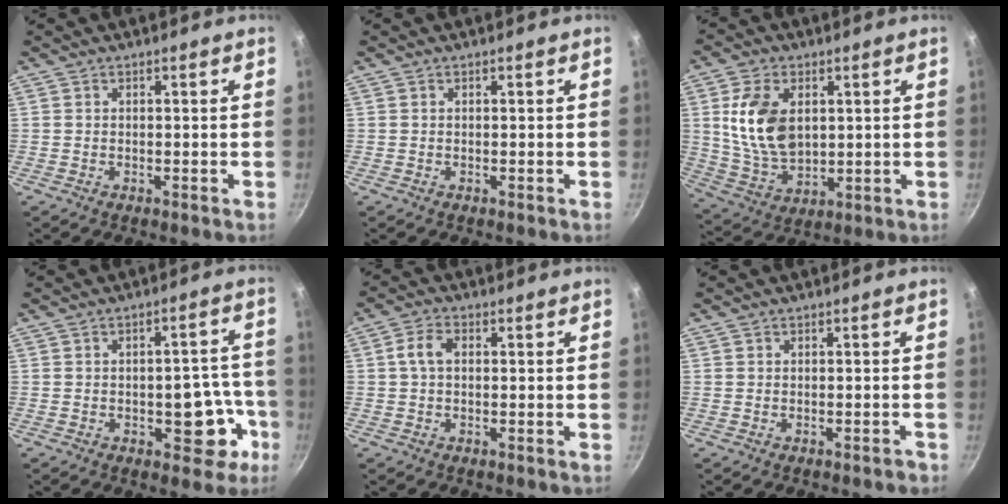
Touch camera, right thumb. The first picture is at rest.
{"total": 0.0}
{"total": 13.2, "force": [2.7, 8.5, 9.7], "torque": [-0.166, -0.022, 0.063]}
{"total": 9.8, "force": [-3.6, 5.6, 7.2], "torque": [-0.029, 0.034, -0.042]}
{"total": 4.0, "force": [0.5, 2.3, 3.2], "torque": [-0.068, 0.013, 0.005]}
{"total": 0.8, "force": [-0.6, 0.3, 0.4], "torque": [0.002, 0.015, -0.001]}